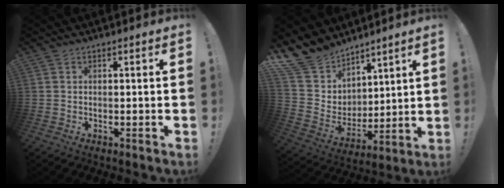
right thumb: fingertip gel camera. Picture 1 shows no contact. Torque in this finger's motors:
{"motor_torque": [-0.82, 1.37, 0.69, 0.66, 0.01]}